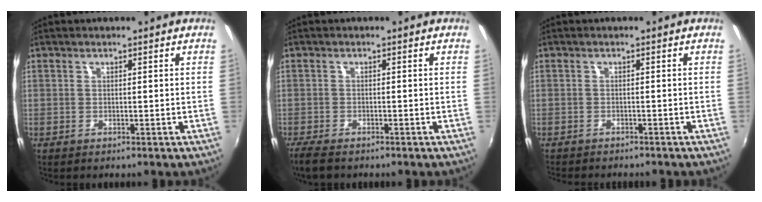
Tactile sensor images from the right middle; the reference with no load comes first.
{"total": 4.0, "force": [-3.3, 1.0, 2.1], "torque": [-0.053, -0.017, -0.063]}
{"total": 3.4, "force": [-3.2, 0.6, 1.1], "torque": [-0.030, -0.013, -0.049]}